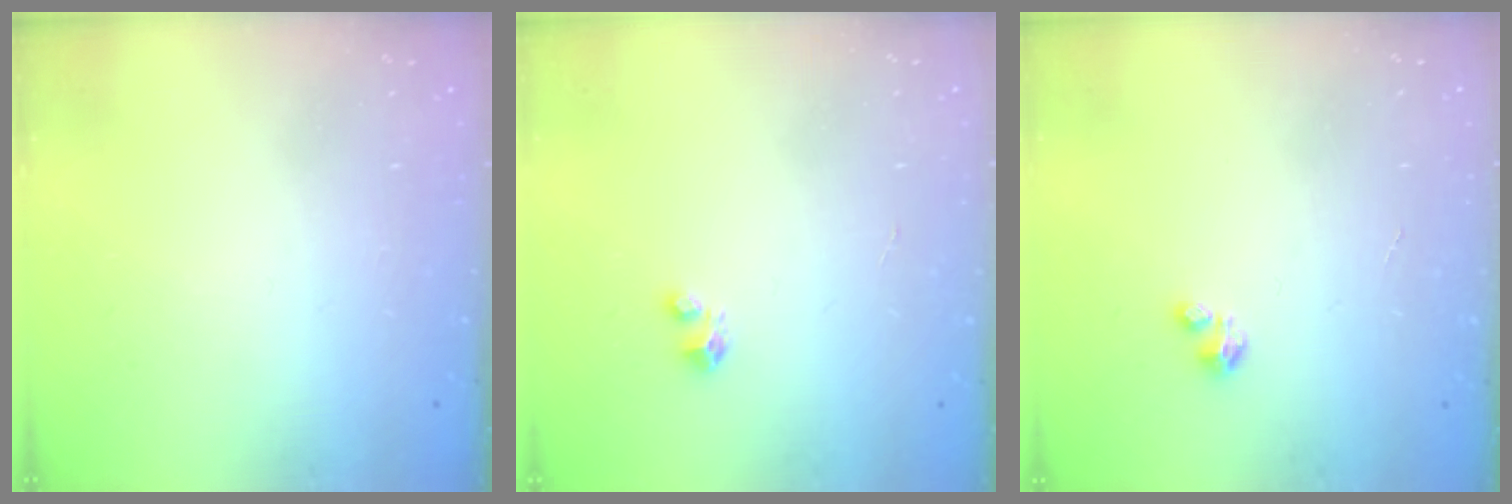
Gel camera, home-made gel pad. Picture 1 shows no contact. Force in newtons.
{"total": 2.1, "press": 2.1, "slide": 0.1}
{"total": 1.2, "press": 1.2, "slide": 0.2}